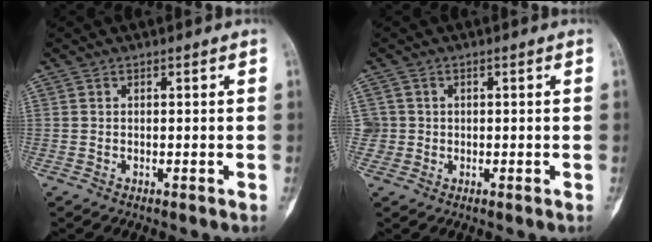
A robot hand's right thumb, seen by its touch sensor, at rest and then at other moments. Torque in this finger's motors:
{"motor_torque": [0.04, 0.06, 0.38, 0.04, 0.04]}